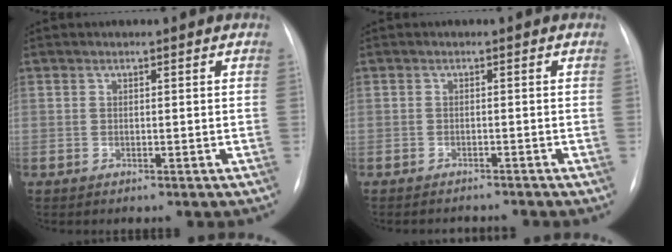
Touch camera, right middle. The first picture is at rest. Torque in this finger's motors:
{"motor_torque": [0.17, -0.16, 0.09, 0.05]}